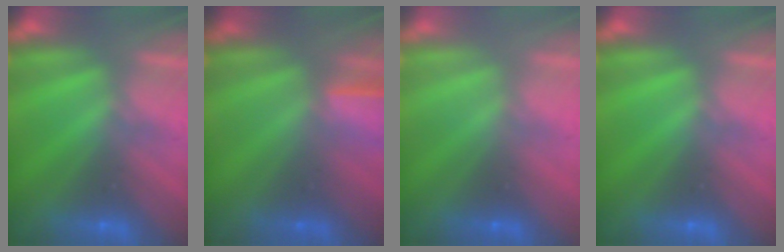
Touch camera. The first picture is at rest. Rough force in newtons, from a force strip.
{"total": 1.4}
{"total": 3.1}
{"total": 0.0}